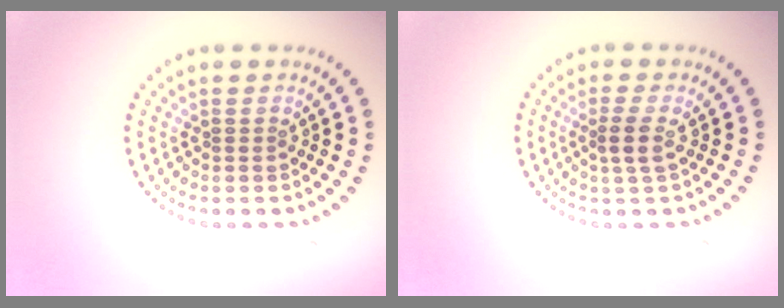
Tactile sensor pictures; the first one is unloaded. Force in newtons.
{"total": 1.8, "press": 1.4, "slide": 1.1}